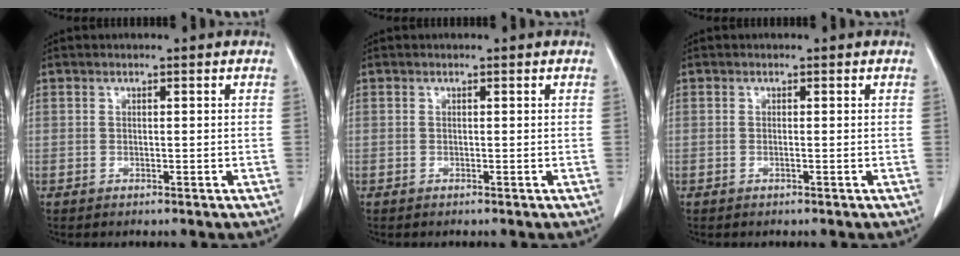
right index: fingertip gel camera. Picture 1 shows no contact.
{"total": 0.0}
{"total": 0.0}